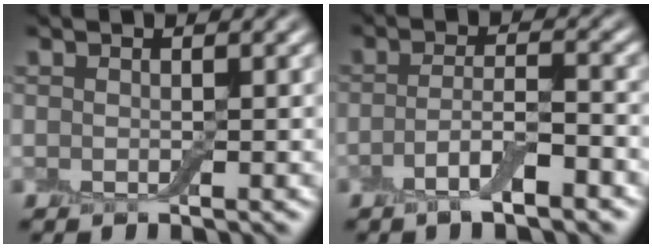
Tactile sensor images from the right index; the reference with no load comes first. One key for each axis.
{"total": 3.3, "fx": -1.9, "fy": 0.8, "fz": 2.7, "tx": -0.051, "ty": 0.002, "tz": -0.037}